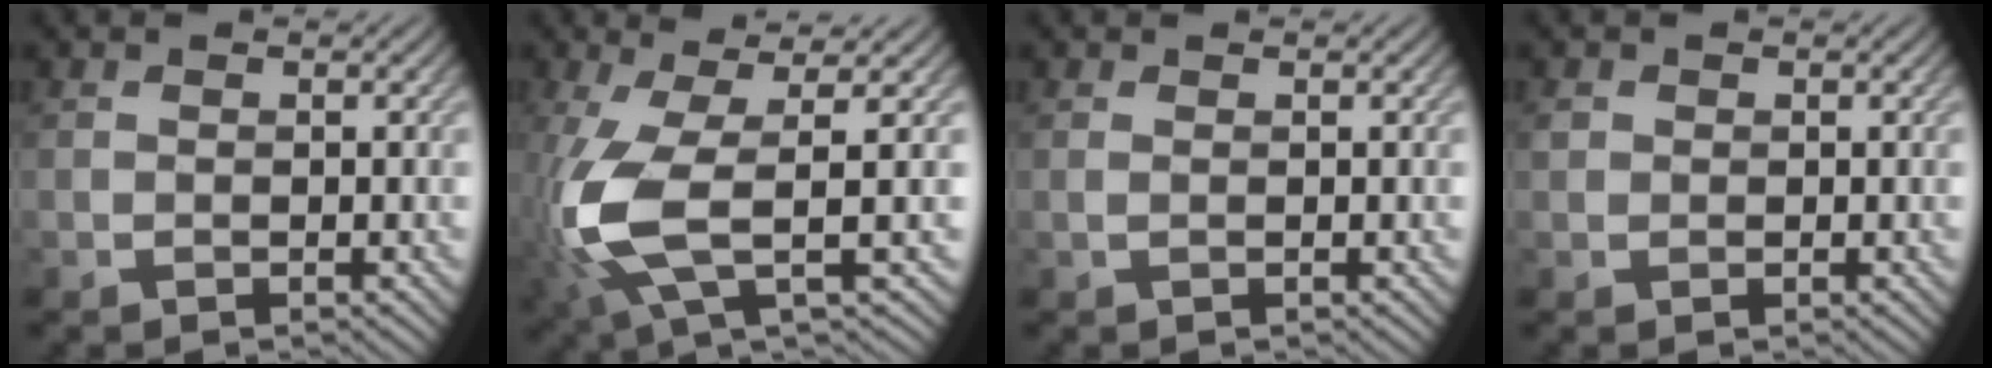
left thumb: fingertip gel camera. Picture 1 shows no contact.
{"total": 9.1, "force": [-0.9, 2.1, 8.8], "torque": [-0.204, 0.003, -0.023]}
{"total": 0.5, "force": [0.3, -0.3, 0.2], "torque": [-0.008, 0.005, 0.007]}
{"total": 0.6, "force": [0.4, 0.5, 0.0], "torque": [-0.001, 0.003, 0.007]}